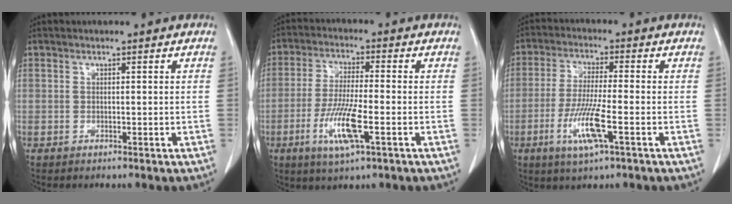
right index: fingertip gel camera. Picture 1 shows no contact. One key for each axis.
{"total": 9.0, "fx": -3.3, "fy": 0.9, "fz": 8.3, "tx": -0.170, "ty": -0.016, "tz": -0.063}
{"total": 8.4, "fx": -3.2, "fy": 0.3, "fz": 7.8, "tx": -0.160, "ty": -0.016, "tz": -0.062}